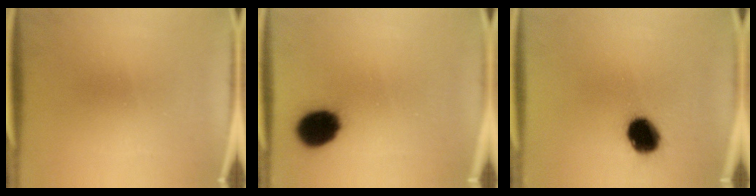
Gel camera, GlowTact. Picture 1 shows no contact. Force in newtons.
{"total": 11.1}
{"total": 10.3}